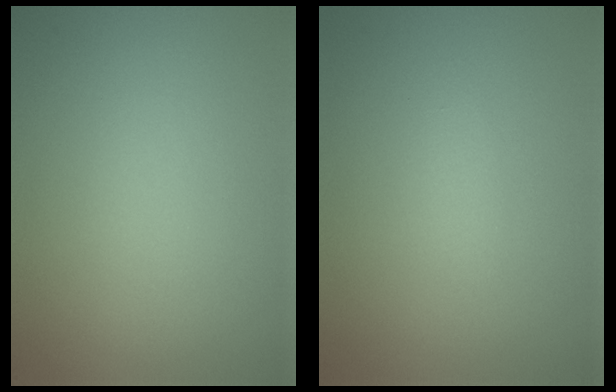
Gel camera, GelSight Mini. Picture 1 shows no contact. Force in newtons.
{"total": 0.8, "press": 0.8, "slide": 0.0}